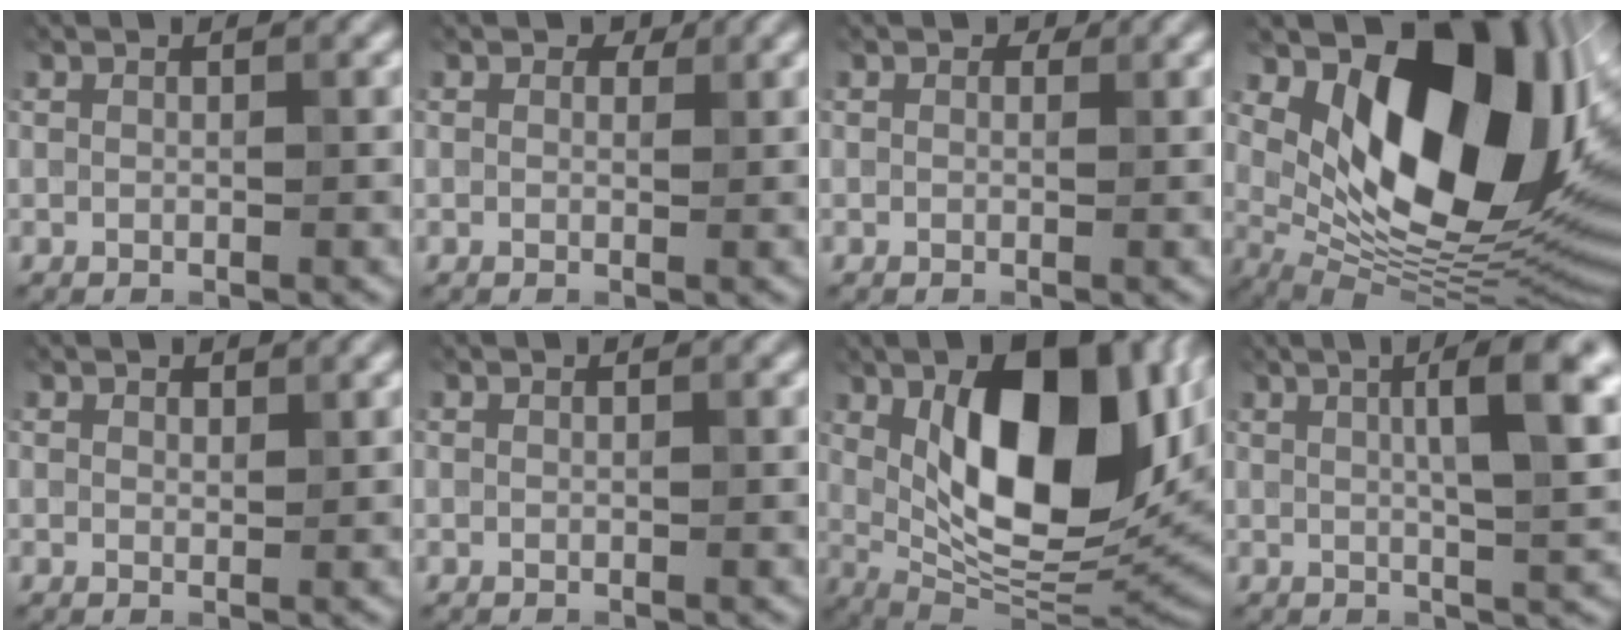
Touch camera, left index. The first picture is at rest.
{"total": 1.1, "force": [0.6, 0.8, 0.5], "torque": [-0.005, -0.002, 0.004]}
{"total": 0.6, "force": [0.3, 0.5, 0.2], "torque": [-0.002, -0.004, -0.002]}
{"total": 15.9, "force": [5.5, 8.4, 12.3], "torque": [-0.173, -0.012, 0.099]}
{"total": 0.8, "force": [0.7, 0.4, 0.1], "torque": [-0.002, -0.003, 0.012]}
{"total": 0.0}
{"total": 16.2, "force": [3.8, 7.1, 14.0], "torque": [-0.206, -0.005, 0.056]}
{"total": 7.1, "force": [1.9, 1.4, 6.7], "torque": [-0.084, 0.010, 0.027]}